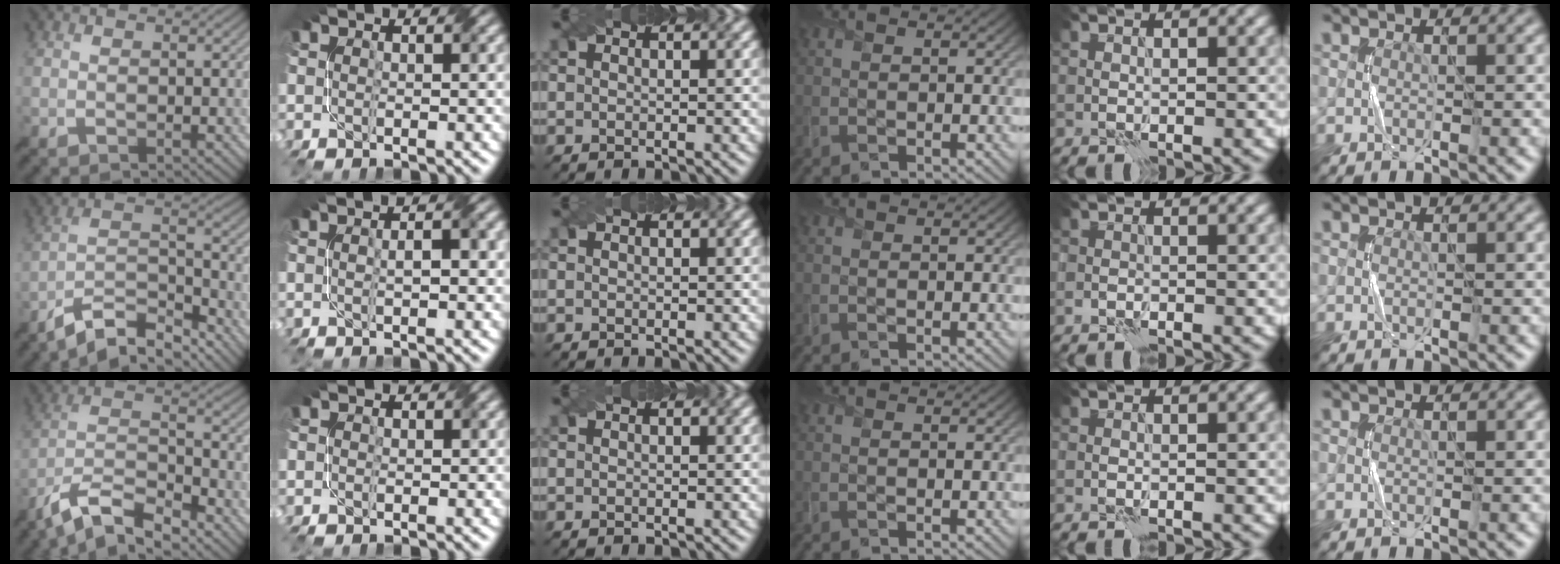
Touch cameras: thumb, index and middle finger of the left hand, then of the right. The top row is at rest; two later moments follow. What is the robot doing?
{"motion": "twist", "object": "screw"}